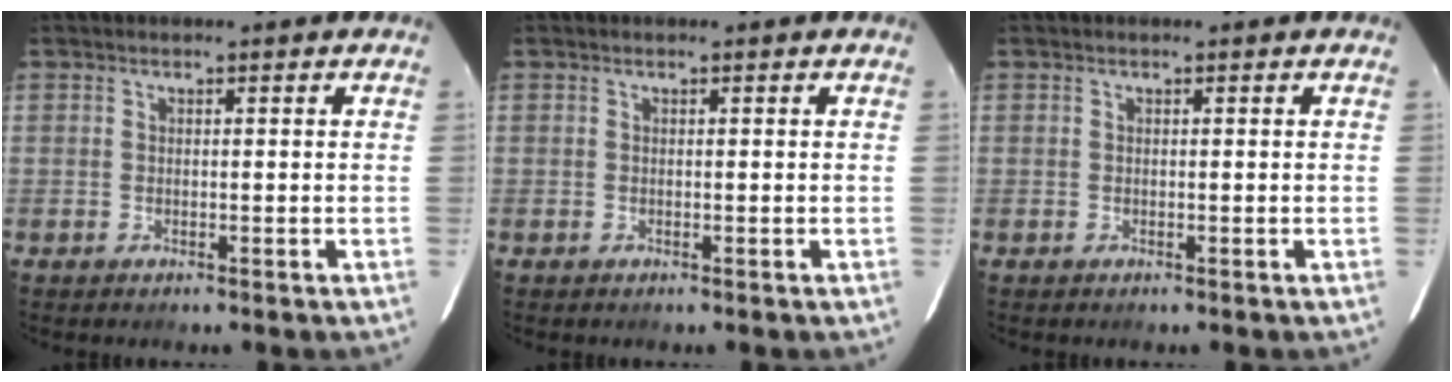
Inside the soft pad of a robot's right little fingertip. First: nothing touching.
{"total": 0.0}
{"total": 0.0}